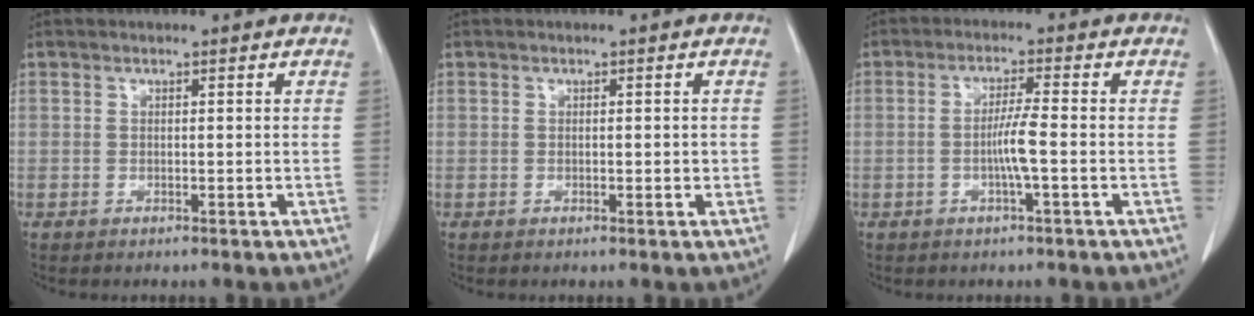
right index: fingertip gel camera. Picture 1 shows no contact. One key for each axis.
{"total": 0.9, "fx": 0.0, "fy": 0.4, "fz": 0.8, "tx": -0.010, "ty": 0.002, "tz": 0.003}
{"total": 4.0, "fx": -0.9, "fy": -0.4, "fz": 3.9, "tx": -0.077, "ty": 0.002, "tz": -0.017}